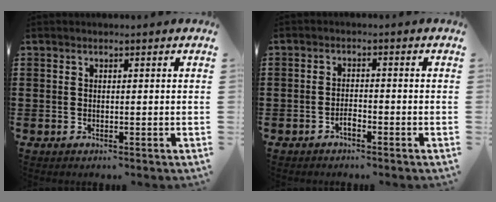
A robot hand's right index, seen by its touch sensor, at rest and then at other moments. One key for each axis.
{"total": 1.8, "fx": -1.3, "fy": 0.6, "fz": 1.1, "tx": -0.025, "ty": 0.001, "tz": -0.024}